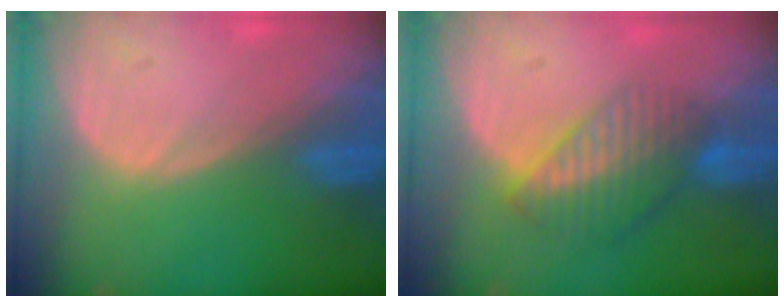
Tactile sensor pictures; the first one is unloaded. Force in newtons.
{"total": 7.0, "press": 6.1, "slide": 3.5}